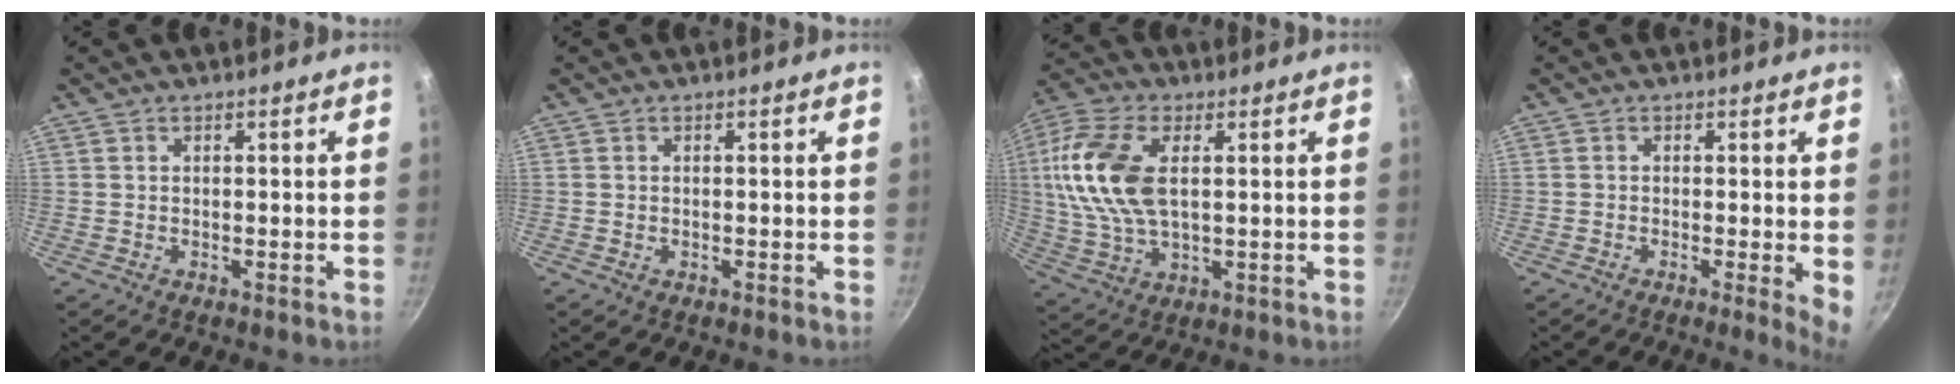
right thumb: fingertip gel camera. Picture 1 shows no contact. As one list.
[{"total": 0.0}, {"total": 16.3, "force": [3.0, 9.1, 13.3], "torque": [-0.269, 0.004, 0.053]}, {"total": 4.0, "force": [-0.3, 0.8, 3.9], "torque": [-0.050, -0.009, -0.007]}]